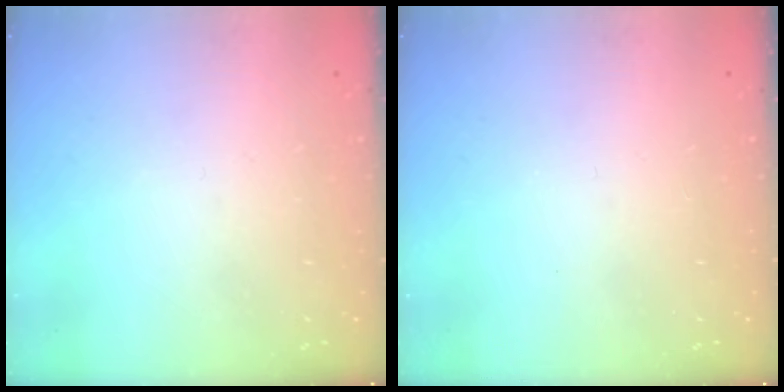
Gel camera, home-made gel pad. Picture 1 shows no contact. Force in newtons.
{"total": 0.0}